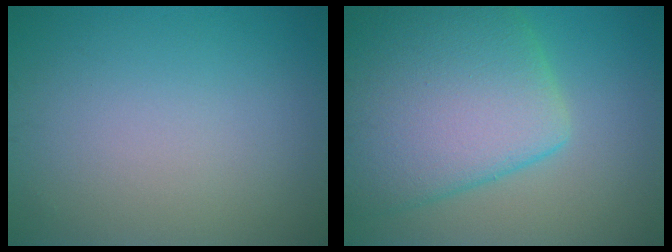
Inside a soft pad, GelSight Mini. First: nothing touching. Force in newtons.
{"total": 11.2, "press": 11.2, "slide": 0.4}